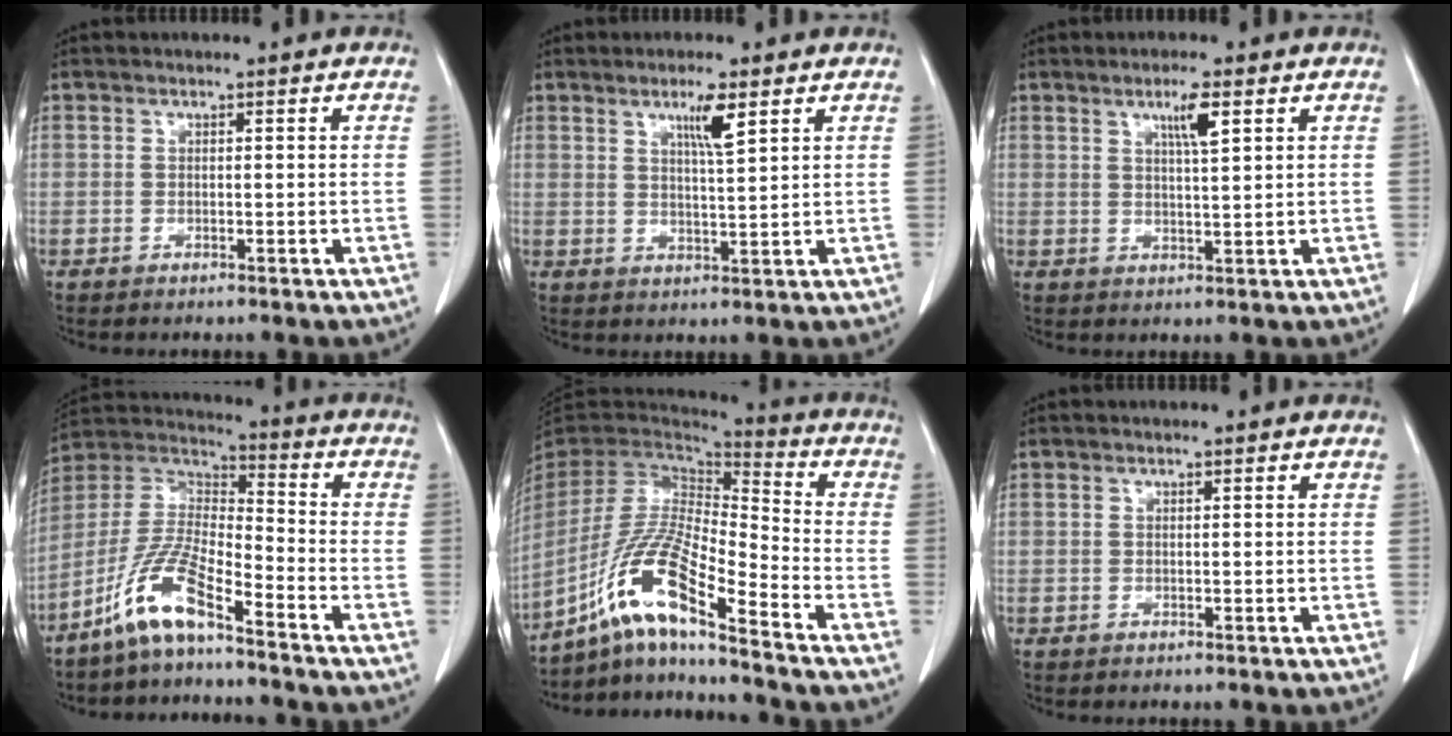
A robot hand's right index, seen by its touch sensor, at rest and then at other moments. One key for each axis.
{"total": 4.8, "fx": 2.7, "fy": 0.2, "fz": 4.0, "tx": -0.066, "ty": -0.006, "tz": 0.048}
{"total": 4.3, "fx": 2.2, "fy": 0.2, "fz": 3.7, "tx": -0.060, "ty": -0.004, "tz": 0.039}
{"total": 10.6, "fx": -7.4, "fy": 1.7, "fz": 7.5, "tx": -0.168, "ty": 0.002, "tz": -0.151}
{"total": 14.4, "fx": -9.7, "fy": 0.5, "fz": 10.7, "tx": -0.216, "ty": -0.006, "tz": -0.185}
{"total": 0.0}